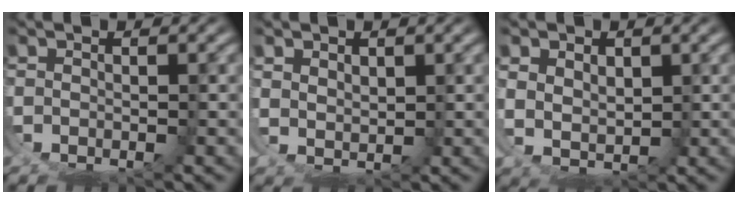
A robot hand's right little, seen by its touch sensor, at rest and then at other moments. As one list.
[{"total": 2.4, "force": [1.2, 1.5, 1.4], "torque": [-0.035, -0.019, 0.033]}, {"total": 4.4, "force": [0.3, 3.5, 2.7], "torque": [-0.072, -0.036, 0.022]}]